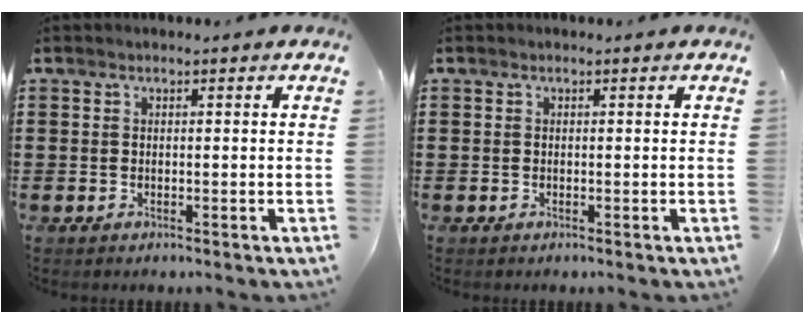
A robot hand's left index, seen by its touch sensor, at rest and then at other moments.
{"total": 0.0}